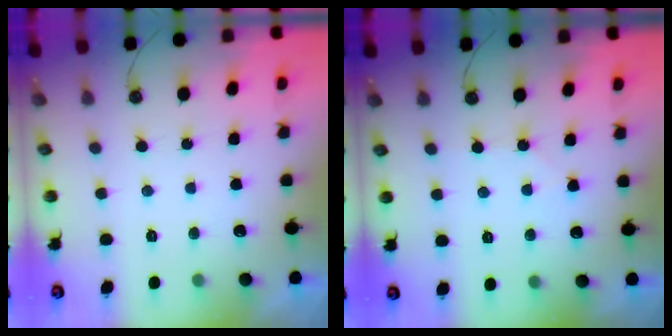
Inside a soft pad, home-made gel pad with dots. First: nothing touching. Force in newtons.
{"total": 3.7, "press": 3.6, "slide": 0.7}